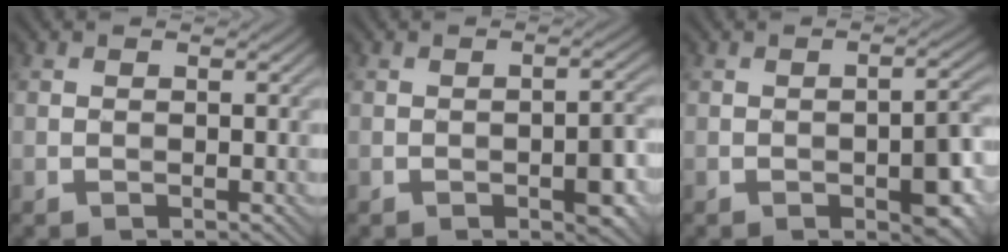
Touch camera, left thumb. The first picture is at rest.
{"total": 3.7, "force": [-1.4, 1.3, 3.1], "torque": [-0.039, 0.005, -0.020]}
{"total": 5.6, "force": [-2.0, 2.1, 4.7], "torque": [-0.062, 0.000, -0.028]}